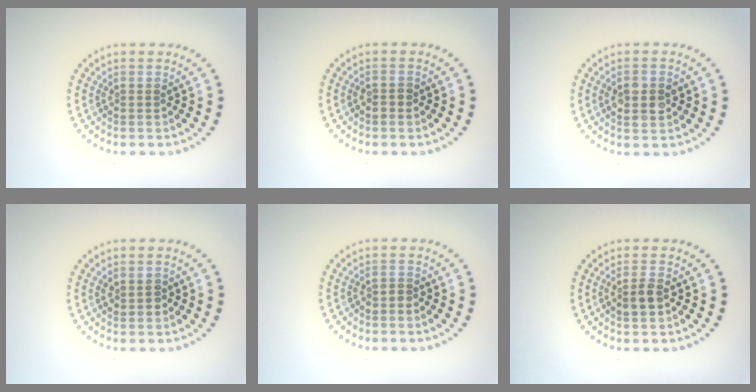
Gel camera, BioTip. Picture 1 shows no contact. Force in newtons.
{"total": 0.8, "press": 0.8, "slide": 0.1}
{"total": 2.8, "press": 2.8, "slide": 0.1}
{"total": 1.3, "press": 1.3, "slide": 0.2}
{"total": 0.8, "press": 0.4, "slide": 0.6}
{"total": 1.8, "press": 1.8, "slide": 0.5}